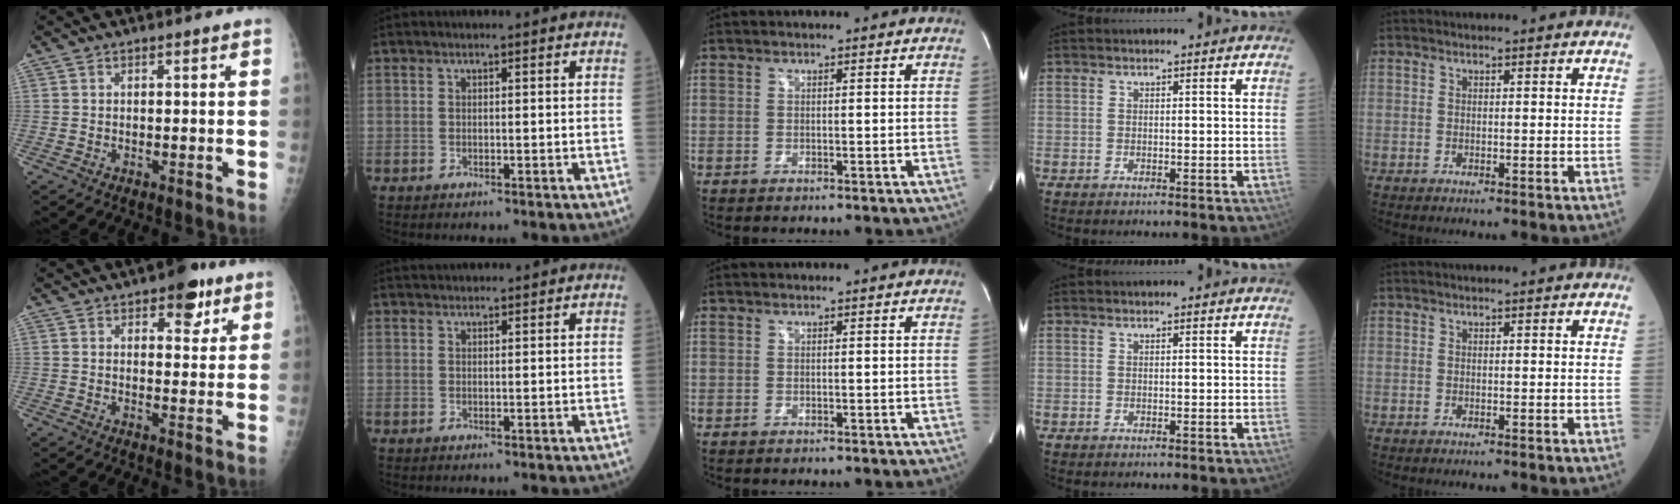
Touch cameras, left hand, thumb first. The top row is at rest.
{"thumb": {"total": 6.7, "force": [3.9, 3.6, 4.1], "torque": [-0.021, -0.016, 0.048]}, "index": {"total": 3.3, "force": [3.2, 0.4, 0.8], "torque": [-0.009, 0.033, 0.048]}}